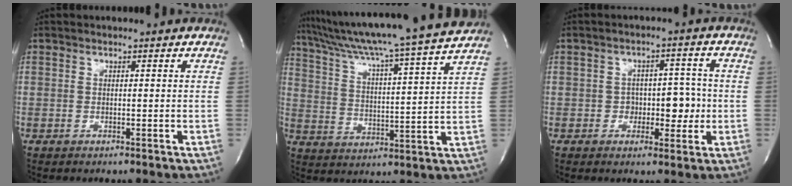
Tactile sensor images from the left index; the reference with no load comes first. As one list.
[{"total": 19.7, "force": [17.7, -2.6, 8.4], "torque": [-0.148, -0.036, 0.257]}, {"total": 5.5, "force": [-1.0, 3.6, 4.1], "torque": [-0.044, 0.017, -0.010]}]